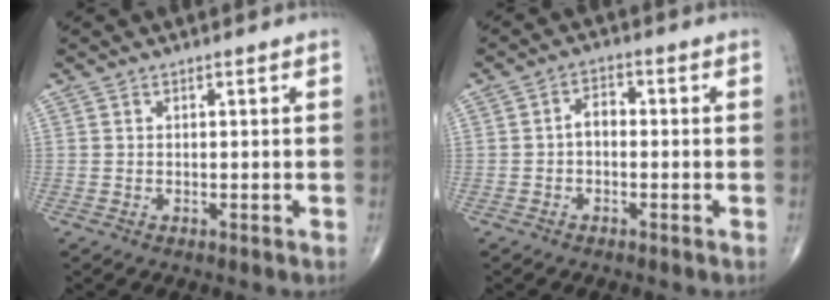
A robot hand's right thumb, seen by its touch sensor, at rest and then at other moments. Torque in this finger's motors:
{"motor_torque": [-0.09, -0.27, 0.38, -0.02, 0.02]}